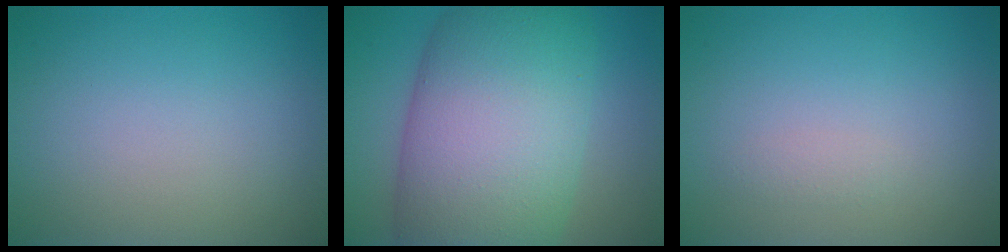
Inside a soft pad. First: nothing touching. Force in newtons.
{"total": 15.9, "press": 15.9, "slide": 0.8}
{"total": 0.7, "press": 0.7, "slide": 0.0}